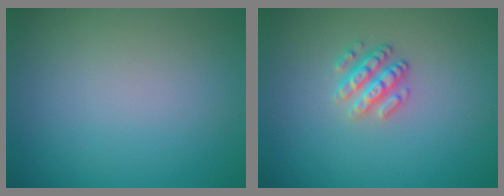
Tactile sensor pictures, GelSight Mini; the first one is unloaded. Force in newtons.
{"total": 2.5, "press": 2.3, "slide": 0.9}